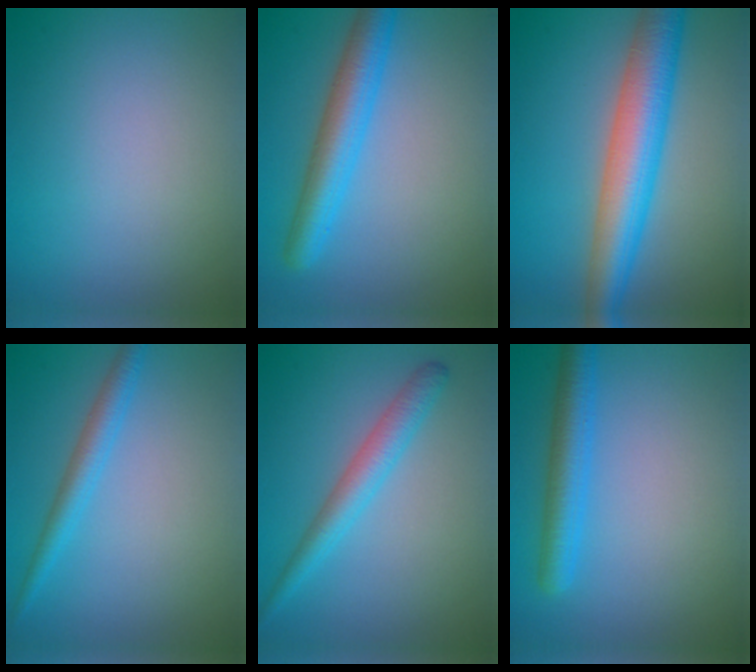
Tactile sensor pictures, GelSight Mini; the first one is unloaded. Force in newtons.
{"total": 5.0, "press": 5.0, "slide": 0.1}
{"total": 7.9, "press": 7.9, "slide": 0.4}
{"total": 2.5, "press": 2.5, "slide": 0.1}
{"total": 3.1, "press": 3.1, "slide": 0.1}
{"total": 3.8, "press": 3.8, "slide": 0.2}